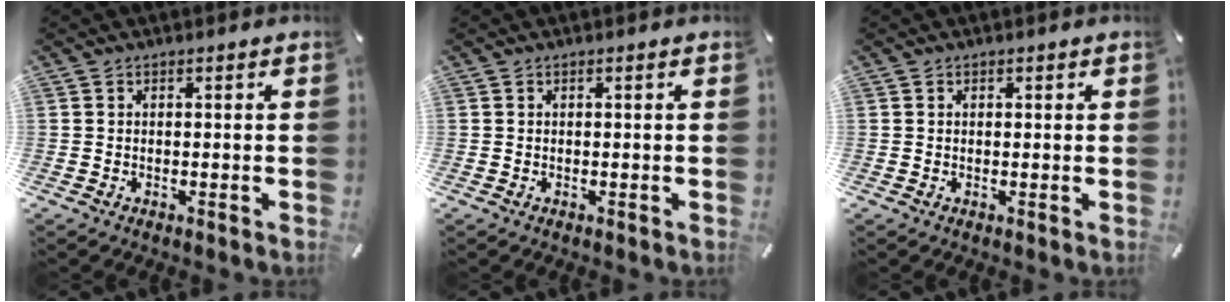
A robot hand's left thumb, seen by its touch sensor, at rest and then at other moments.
{"total": 0.0}
{"total": 0.5, "force": [0.2, 0.4, 0.2], "torque": [-0.005, 0.002, 0.003]}